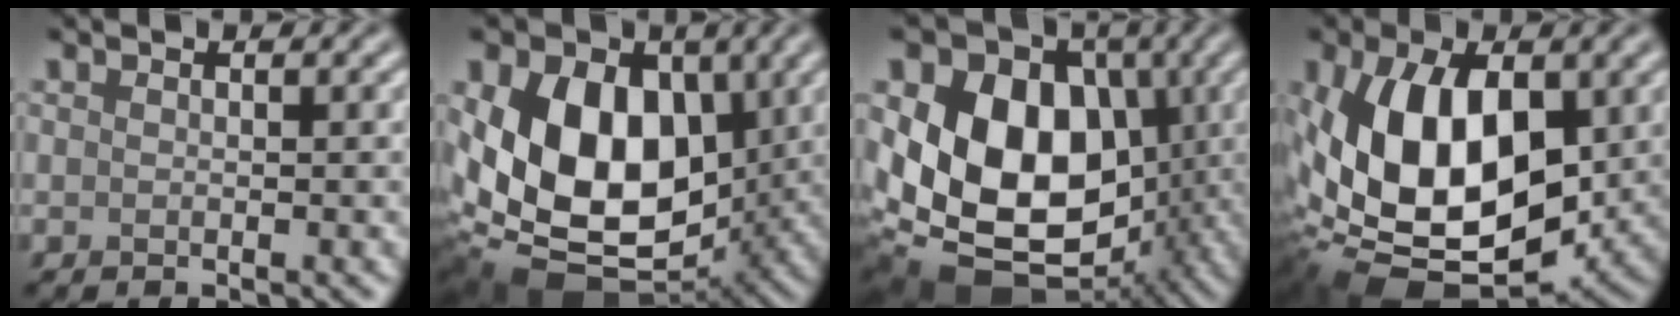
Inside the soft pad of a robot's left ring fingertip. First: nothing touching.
{"total": 14.0, "force": [1.7, 9.7, 10.0], "torque": [-0.180, -0.010, 0.025]}
{"total": 16.7, "force": [-0.1, 12.5, 11.1], "torque": [-0.167, 0.004, -0.009]}
{"total": 14.2, "force": [0.2, 8.8, 11.1], "torque": [-0.207, -0.026, 0.002]}